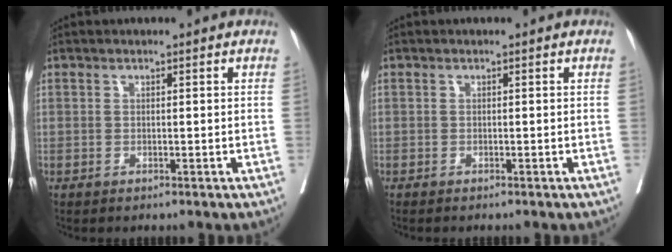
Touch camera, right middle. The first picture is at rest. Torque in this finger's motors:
{"motor_torque": [-0.17, 0.07, -0.01, 0.01]}